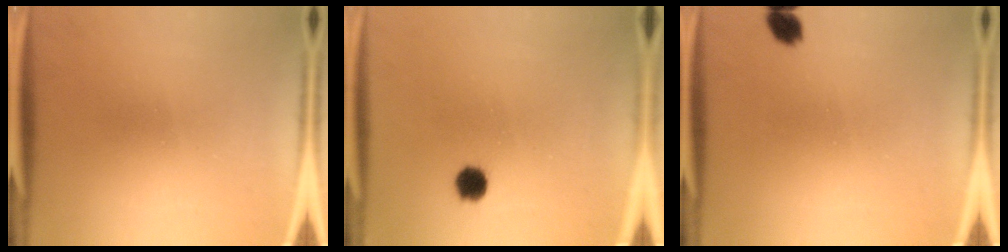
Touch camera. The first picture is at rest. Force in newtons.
{"total": 4.1}
{"total": 2.9}